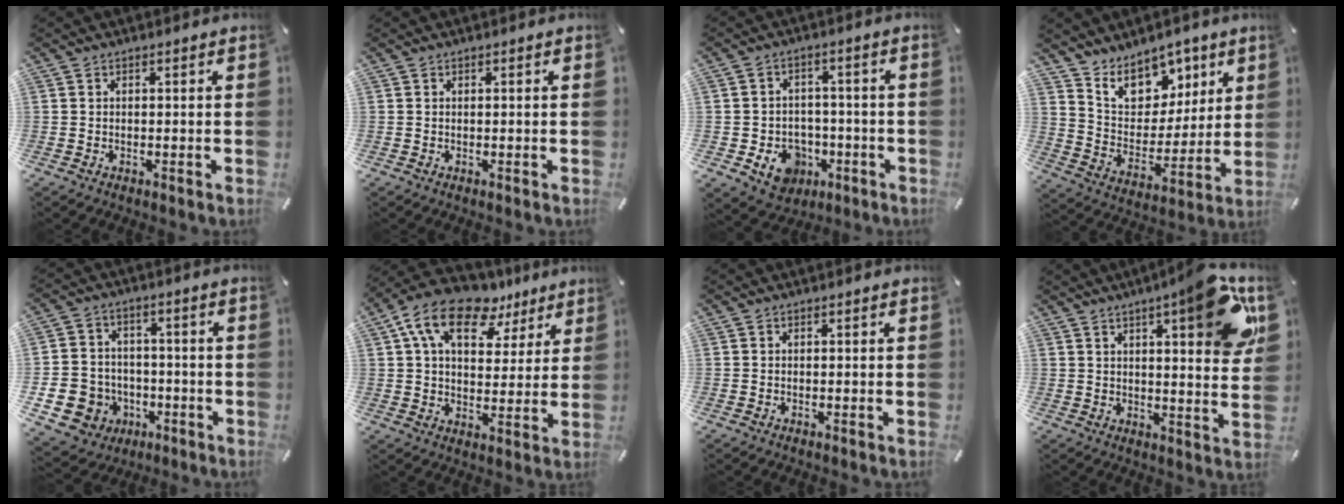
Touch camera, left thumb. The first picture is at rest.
{"total": 0.0}
{"total": 8.5, "force": [-3.0, 7.3, 3.0], "torque": [-0.058, 0.019, -0.050]}
{"total": 12.0, "force": [8.4, 8.1, 2.7], "torque": [-0.045, -0.076, 0.159]}
{"total": 10.5, "force": [-3.4, 9.5, 2.8], "torque": [-0.083, 0.026, -0.057]}
{"total": 14.6, "force": [8.1, 9.0, 8.2], "torque": [-0.141, -0.034, 0.146]}
{"total": 0.0}
{"total": 14.4, "force": [7.6, 3.6, 11.7], "torque": [-0.151, -0.043, 0.115]}